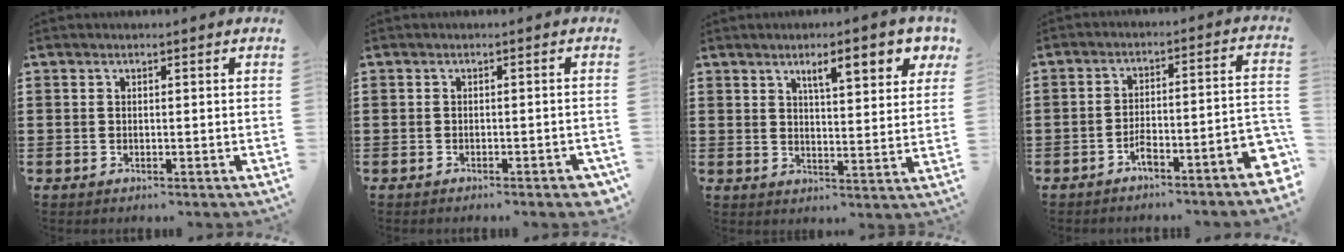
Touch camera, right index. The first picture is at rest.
{"total": 1.1, "force": [-1.0, 0.0, 0.6], "torque": [-0.013, -0.004, -0.018]}
{"total": 6.6, "force": [3.8, 1.7, 5.2], "torque": [-0.086, -0.005, 0.057]}
{"total": 5.3, "force": [-4.0, 0.4, 3.4], "torque": [-0.061, -0.008, -0.077]}